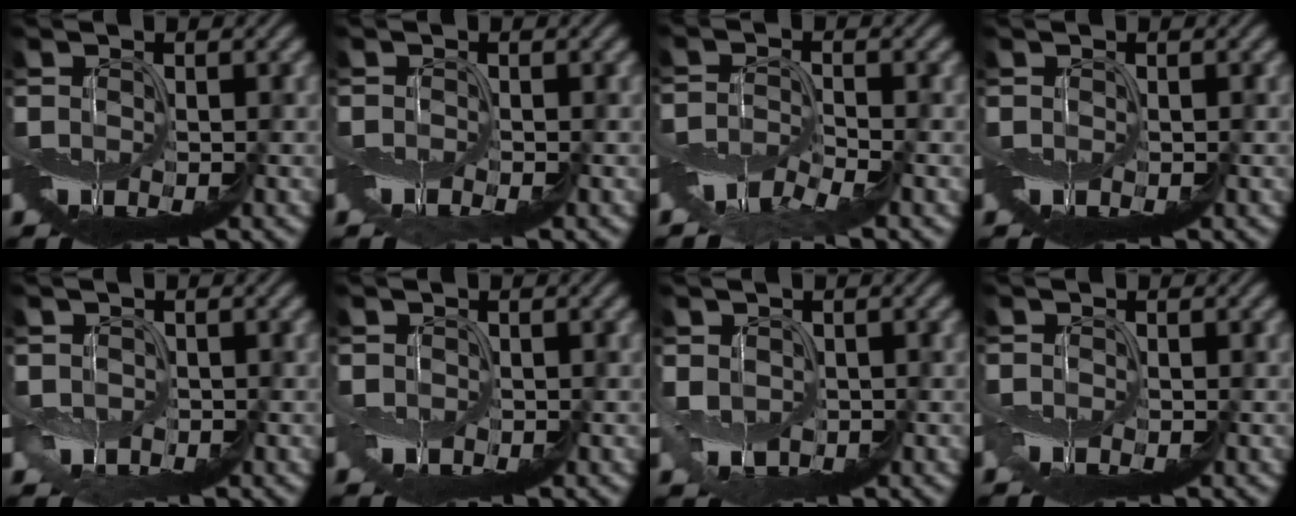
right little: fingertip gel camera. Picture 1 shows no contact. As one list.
[{"total": 0.9, "force": [-0.2, -0.5, -0.7], "torque": [0.014, 0.001, -0.005]}, {"total": 2.0, "force": [-1.8, -1.0, -0.3], "torque": [0.007, 0.008, -0.041]}, {"total": 0.0}, {"total": 0.7, "force": [0.6, 0.4, -0.1], "torque": [0.002, -0.001, 0.010]}, {"total": 0.7, "force": [0.6, 0.1, -0.3], "torque": [0.005, 0.001, 0.011]}, {"total": 2.0, "force": [1.1, 1.4, 0.8], "torque": [-0.019, -0.005, 0.025]}, {"total": 0.7, "force": [0.0, -0.4, -0.6], "torque": [0.012, 0.002, -0.002]}]